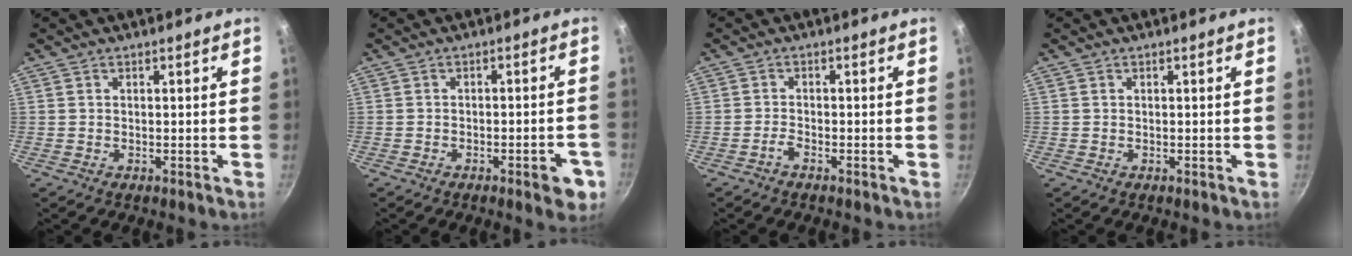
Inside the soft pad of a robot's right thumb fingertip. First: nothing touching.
{"total": 5.9, "force": [-2.8, 2.0, 4.9], "torque": [-0.046, 0.015, -0.031]}
{"total": 1.4, "force": [-1.1, 0.3, 0.7], "torque": [-0.019, 0.011, -0.026]}
{"total": 0.0}